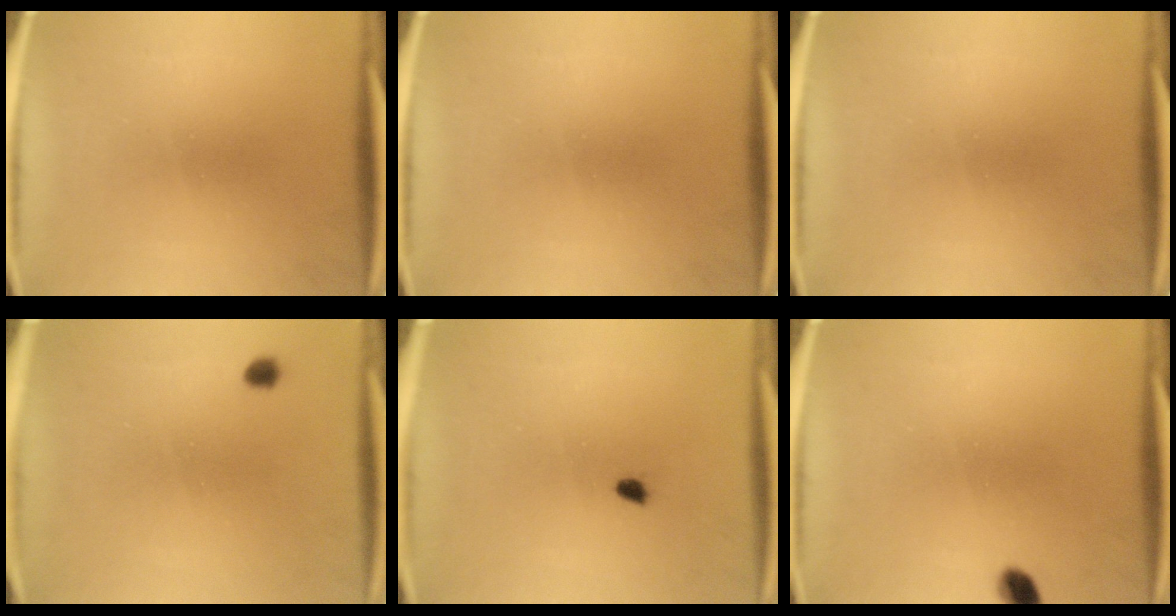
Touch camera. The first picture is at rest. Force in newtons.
{"total": 0.0}
{"total": 0.0}
{"total": 1.3}
{"total": 1.4}
{"total": 2.9}